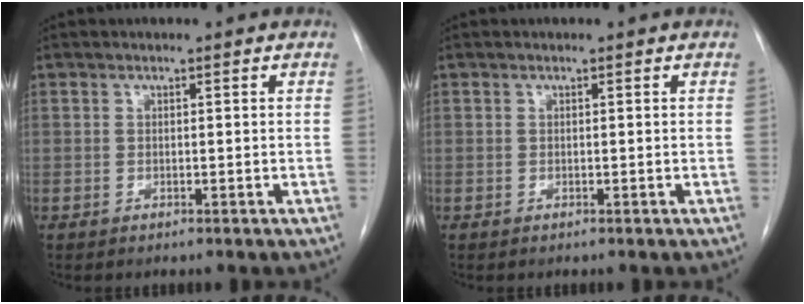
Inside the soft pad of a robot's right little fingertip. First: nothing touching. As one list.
[{"total": 0.0}]